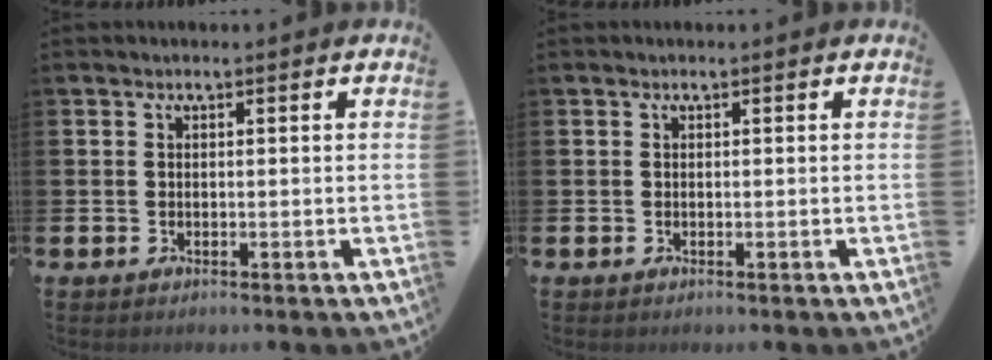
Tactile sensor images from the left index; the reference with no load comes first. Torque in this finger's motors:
{"motor_torque": [-0.19, 0.10, 0.04, 0.00]}